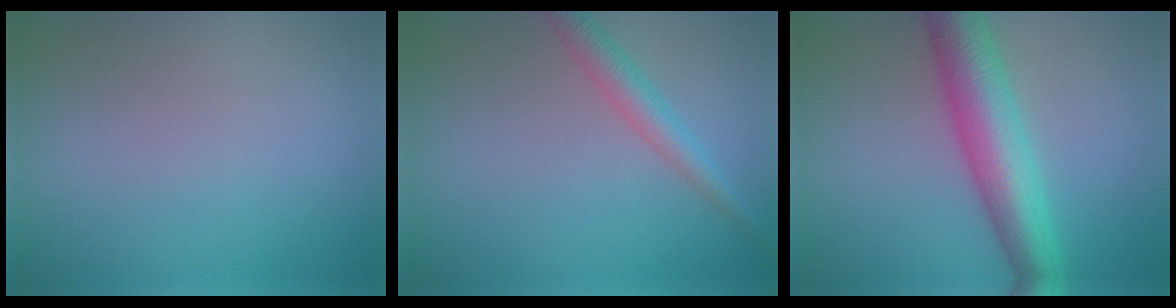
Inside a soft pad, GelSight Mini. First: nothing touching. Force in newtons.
{"total": 2.8, "press": 2.8, "slide": 0.1}
{"total": 7.4, "press": 7.4, "slide": 0.0}